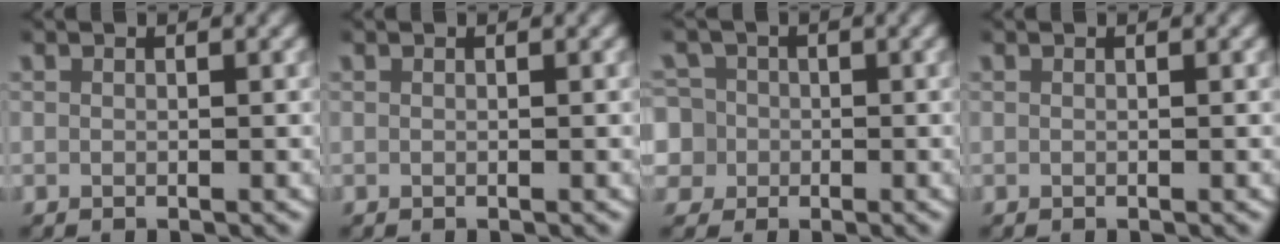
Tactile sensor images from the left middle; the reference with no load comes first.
{"total": 0.0}
{"total": 7.5, "force": [-1.2, 7.2, 2.0], "torque": [-0.063, -0.028, -0.024]}
{"total": 0.0}